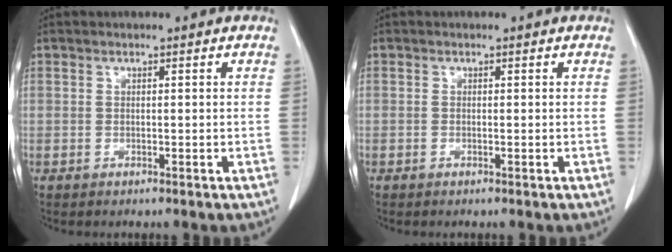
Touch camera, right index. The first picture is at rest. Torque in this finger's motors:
{"motor_torque": [-0.13, 0.15, -0.03, 0.01]}